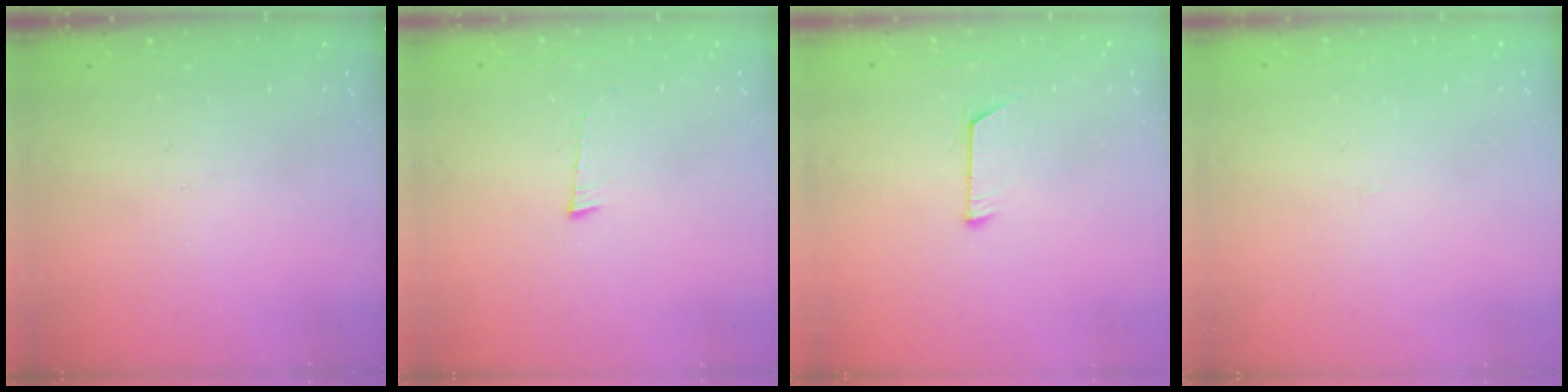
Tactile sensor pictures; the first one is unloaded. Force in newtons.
{"total": 4.5, "press": 4.0, "slide": 2.0}
{"total": 4.7, "press": 4.7, "slide": 0.5}
{"total": 1.4, "press": 1.4, "slide": 0.1}